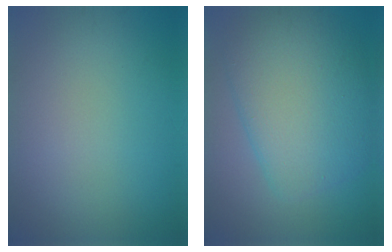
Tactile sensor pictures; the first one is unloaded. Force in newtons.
{"total": 8.8, "press": 8.8, "slide": 0.2}